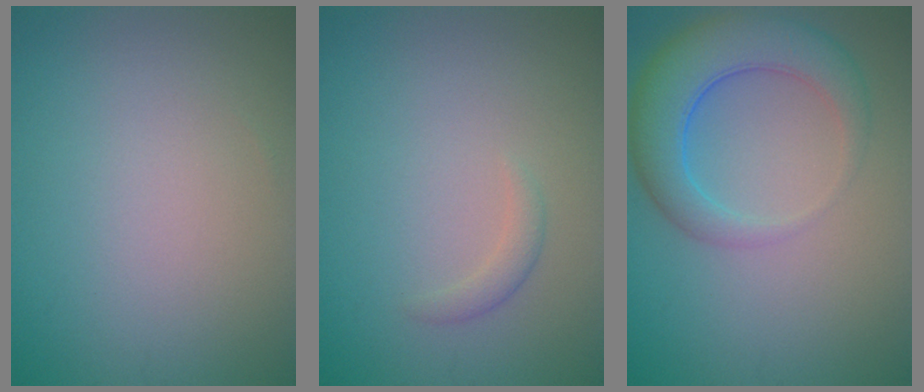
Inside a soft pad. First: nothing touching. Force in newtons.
{"total": 1.1, "press": 1.1, "slide": 0.1}
{"total": 6.2, "press": 6.2, "slide": 0.4}